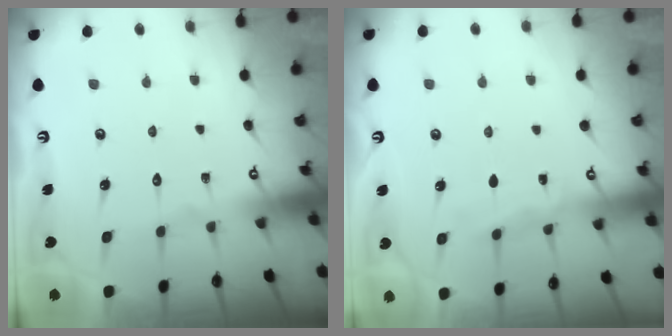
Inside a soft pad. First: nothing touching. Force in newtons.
{"total": 4.8, "press": 4.7, "slide": 0.5}